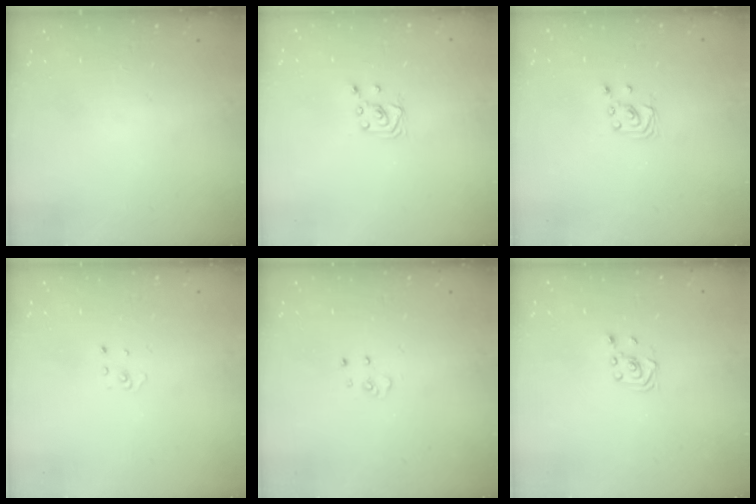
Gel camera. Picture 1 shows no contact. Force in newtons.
{"total": 2.0, "press": 2.0, "slide": 0.2}
{"total": 2.2, "press": 2.2, "slide": 0.2}
{"total": 1.5, "press": 1.5, "slide": 0.1}
{"total": 3.4, "press": 3.4, "slide": 0.3}
{"total": 2.3, "press": 2.2, "slide": 0.7}